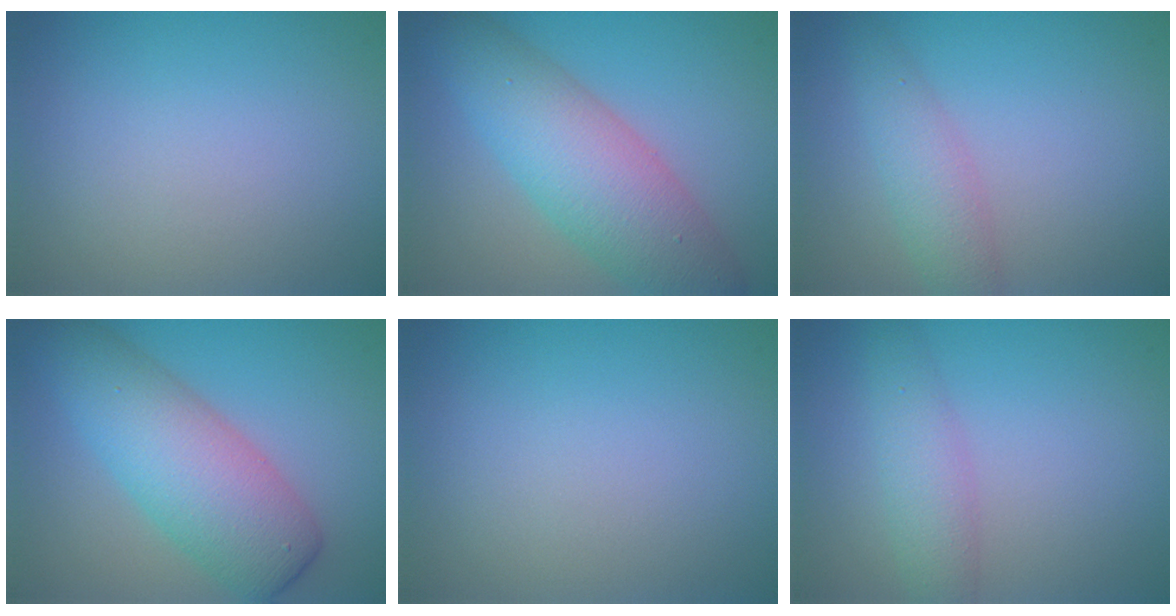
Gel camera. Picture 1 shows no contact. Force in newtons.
{"total": 7.5, "press": 7.5, "slide": 0.2}
{"total": 2.6, "press": 2.6, "slide": 0.0}
{"total": 7.5, "press": 7.5, "slide": 0.2}
{"total": 0.0}
{"total": 2.7, "press": 2.7, "slide": 0.0}